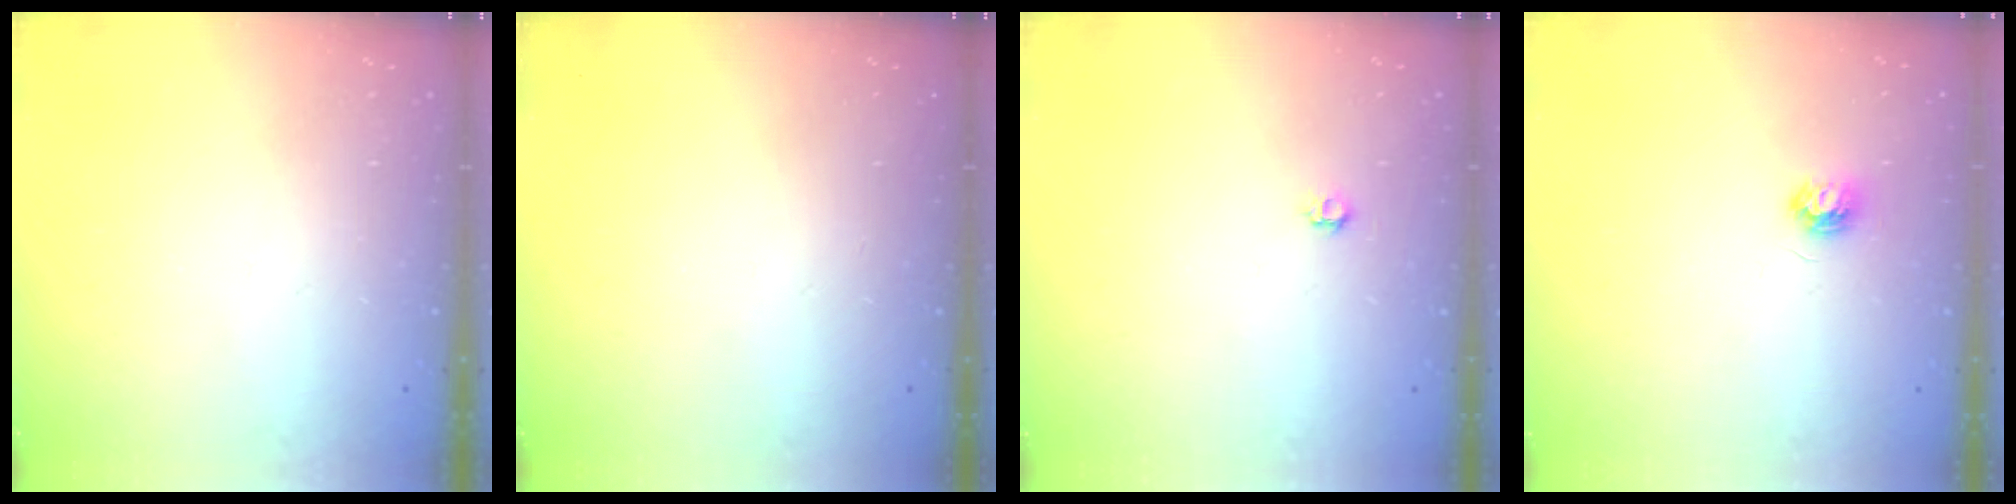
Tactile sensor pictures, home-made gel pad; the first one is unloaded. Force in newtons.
{"total": 0.0}
{"total": 4.0, "press": 4.0, "slide": 0.6}
{"total": 3.7, "press": 3.7, "slide": 0.4}